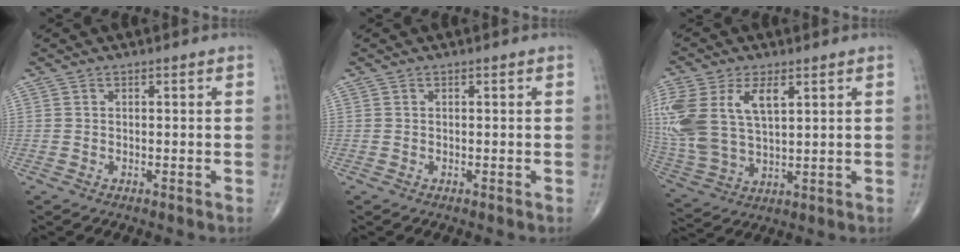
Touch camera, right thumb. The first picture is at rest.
{"total": 0.0}
{"total": 18.5, "force": [5.5, 10.3, 14.4], "torque": [-0.336, -0.004, 0.112]}